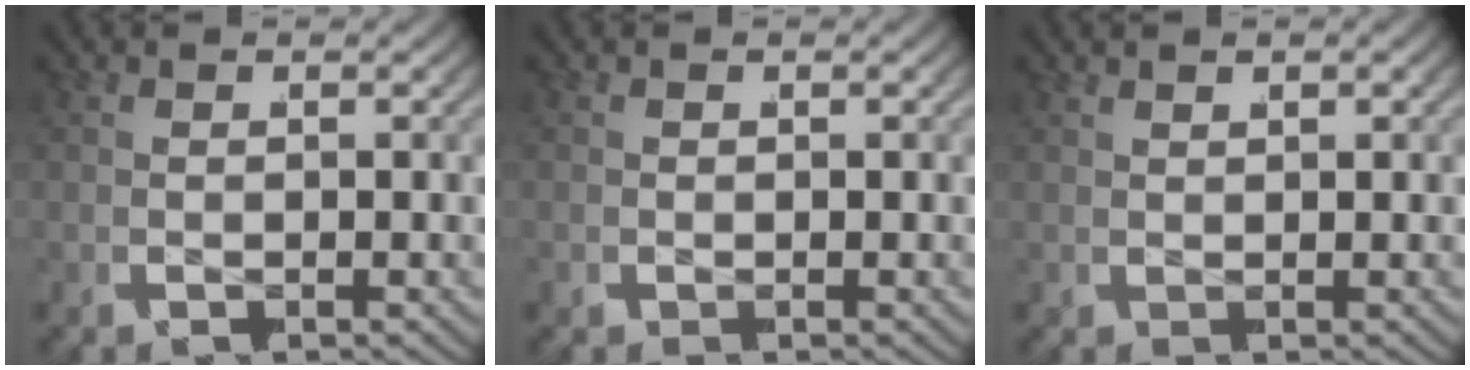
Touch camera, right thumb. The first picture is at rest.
{"total": 0.0}
{"total": 0.7, "force": [0.4, -0.6, -0.1], "torque": [0.009, 0.006, 0.009]}